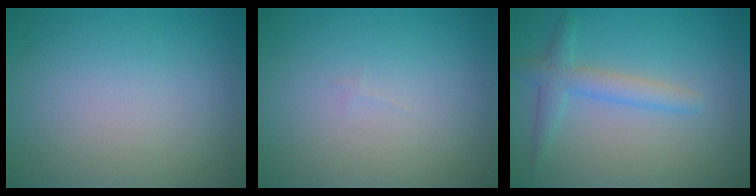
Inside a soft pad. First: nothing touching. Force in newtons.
{"total": 0.0}
{"total": 2.8, "press": 2.7, "slide": 0.2}